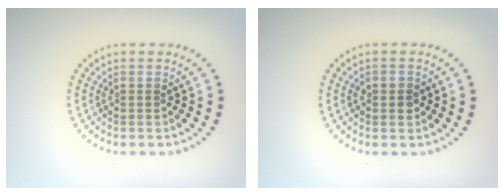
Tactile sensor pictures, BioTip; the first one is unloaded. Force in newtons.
{"total": 1.4, "press": 1.4, "slide": 0.3}